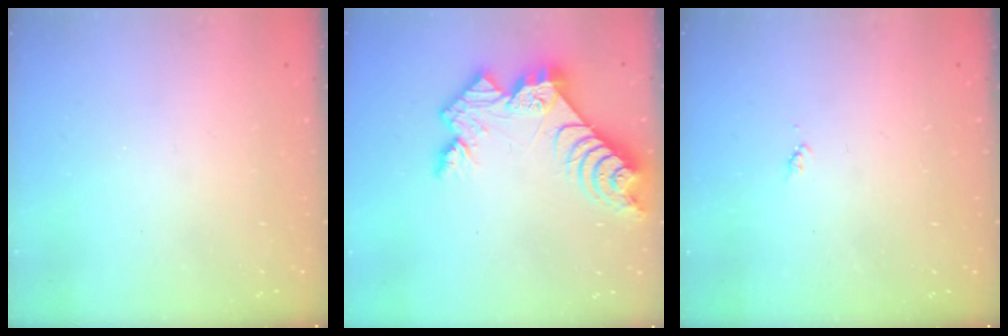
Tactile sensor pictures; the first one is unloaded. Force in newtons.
{"total": 11.2, "press": 11.2, "slide": 0.8}
{"total": 3.4, "press": 3.4, "slide": 0.5}